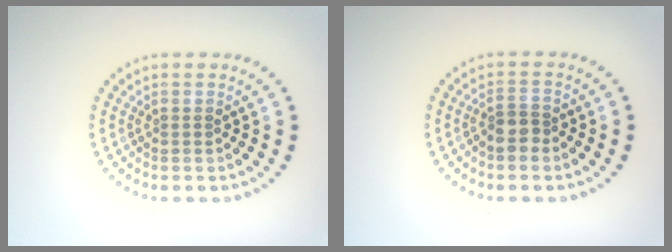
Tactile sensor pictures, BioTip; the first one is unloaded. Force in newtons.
{"total": 2.0, "press": 1.7, "slide": 1.1}